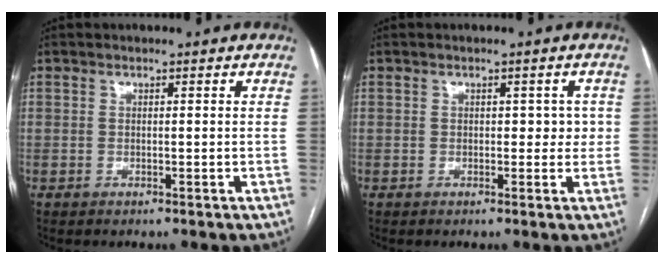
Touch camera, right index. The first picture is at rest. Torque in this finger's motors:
{"motor_torque": [0.13, 0.06, 0.05, 0.01]}